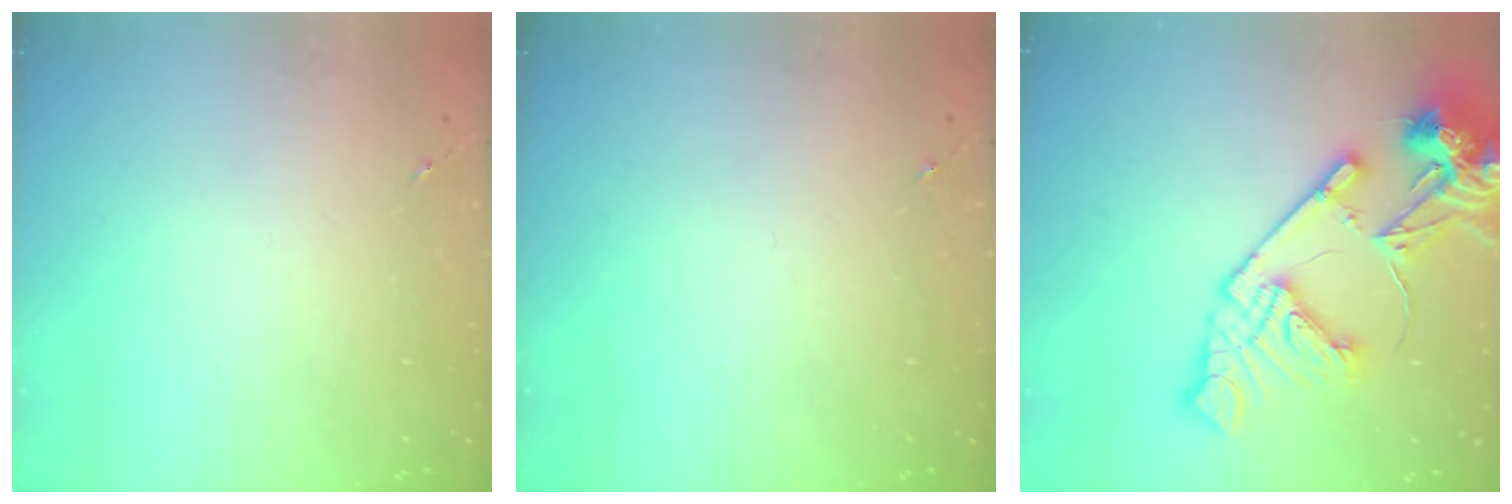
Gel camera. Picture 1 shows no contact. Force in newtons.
{"total": 0.0}
{"total": 20.6, "press": 20.5, "slide": 2.7}